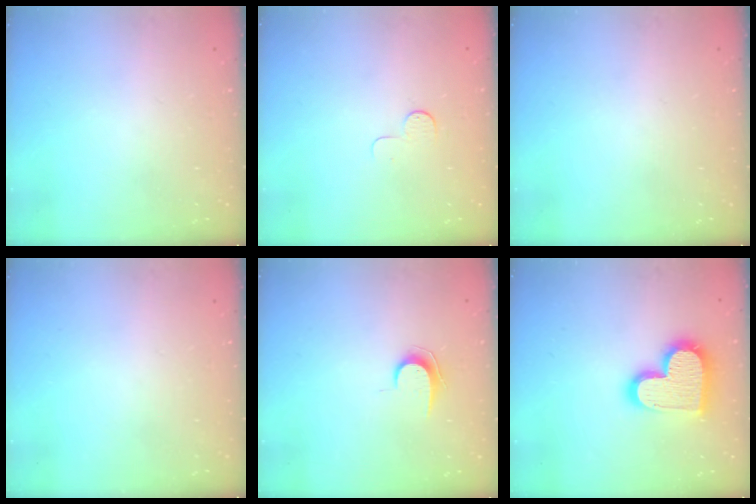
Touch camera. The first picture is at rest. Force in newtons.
{"total": 4.0, "press": 4.0, "slide": 0.4}
{"total": 0.0}
{"total": 0.0}
{"total": 6.7, "press": 6.7, "slide": 0.7}
{"total": 17.9, "press": 17.9, "slide": 1.1}